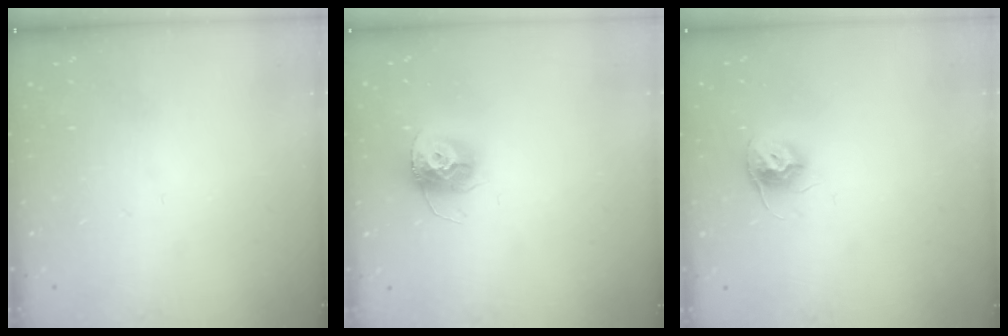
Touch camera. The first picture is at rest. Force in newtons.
{"total": 11.8, "press": 11.8, "slide": 0.9}
{"total": 9.1, "press": 9.1, "slide": 0.4}